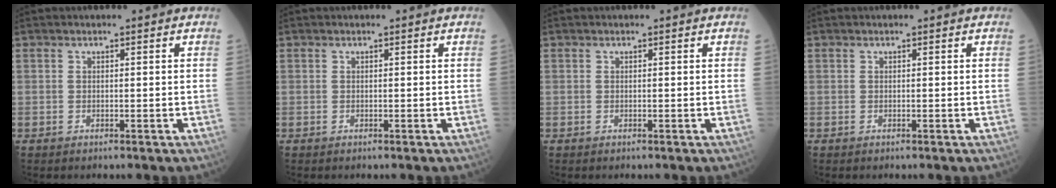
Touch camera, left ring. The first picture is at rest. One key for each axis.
{"total": 0.0}
{"total": 0.0}
{"total": 0.0}